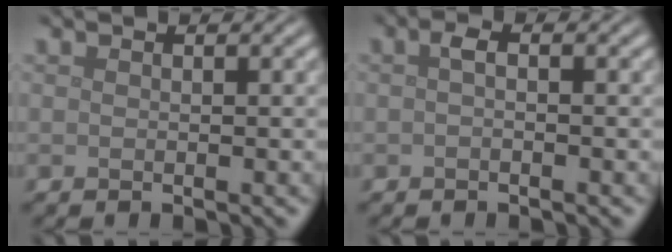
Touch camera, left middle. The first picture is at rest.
{"total": 1.0, "force": [-0.2, 0.3, 0.9], "torque": [-0.021, 0.001, -0.003]}